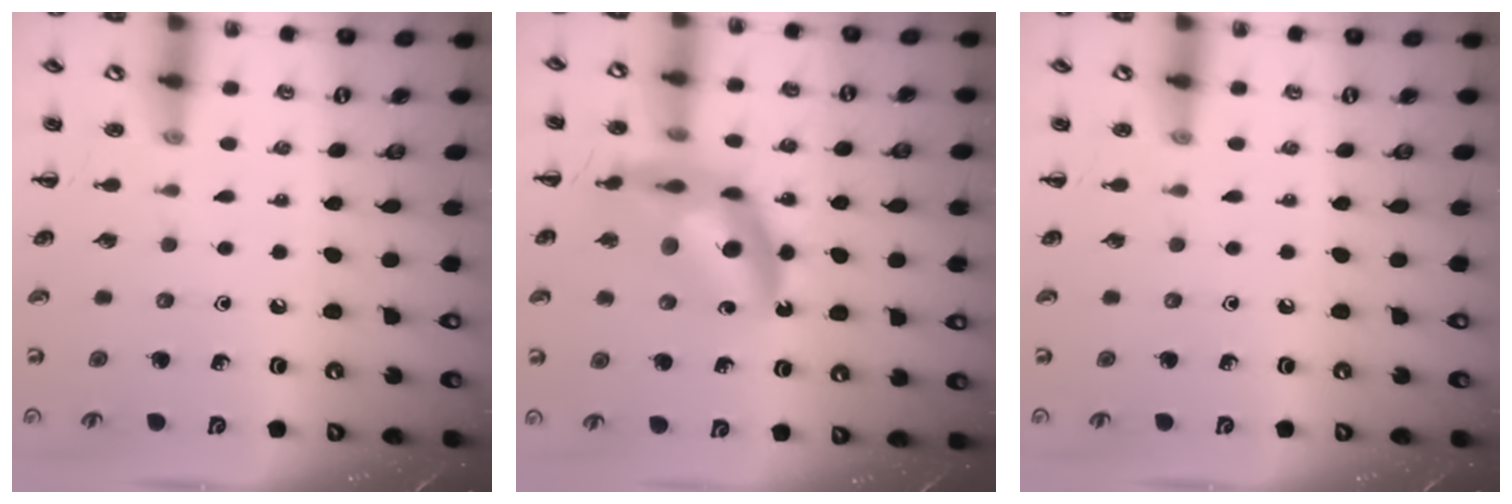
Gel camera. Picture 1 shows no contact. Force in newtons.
{"total": 14.4, "press": 13.8, "slide": 4.1}
{"total": 0.0}